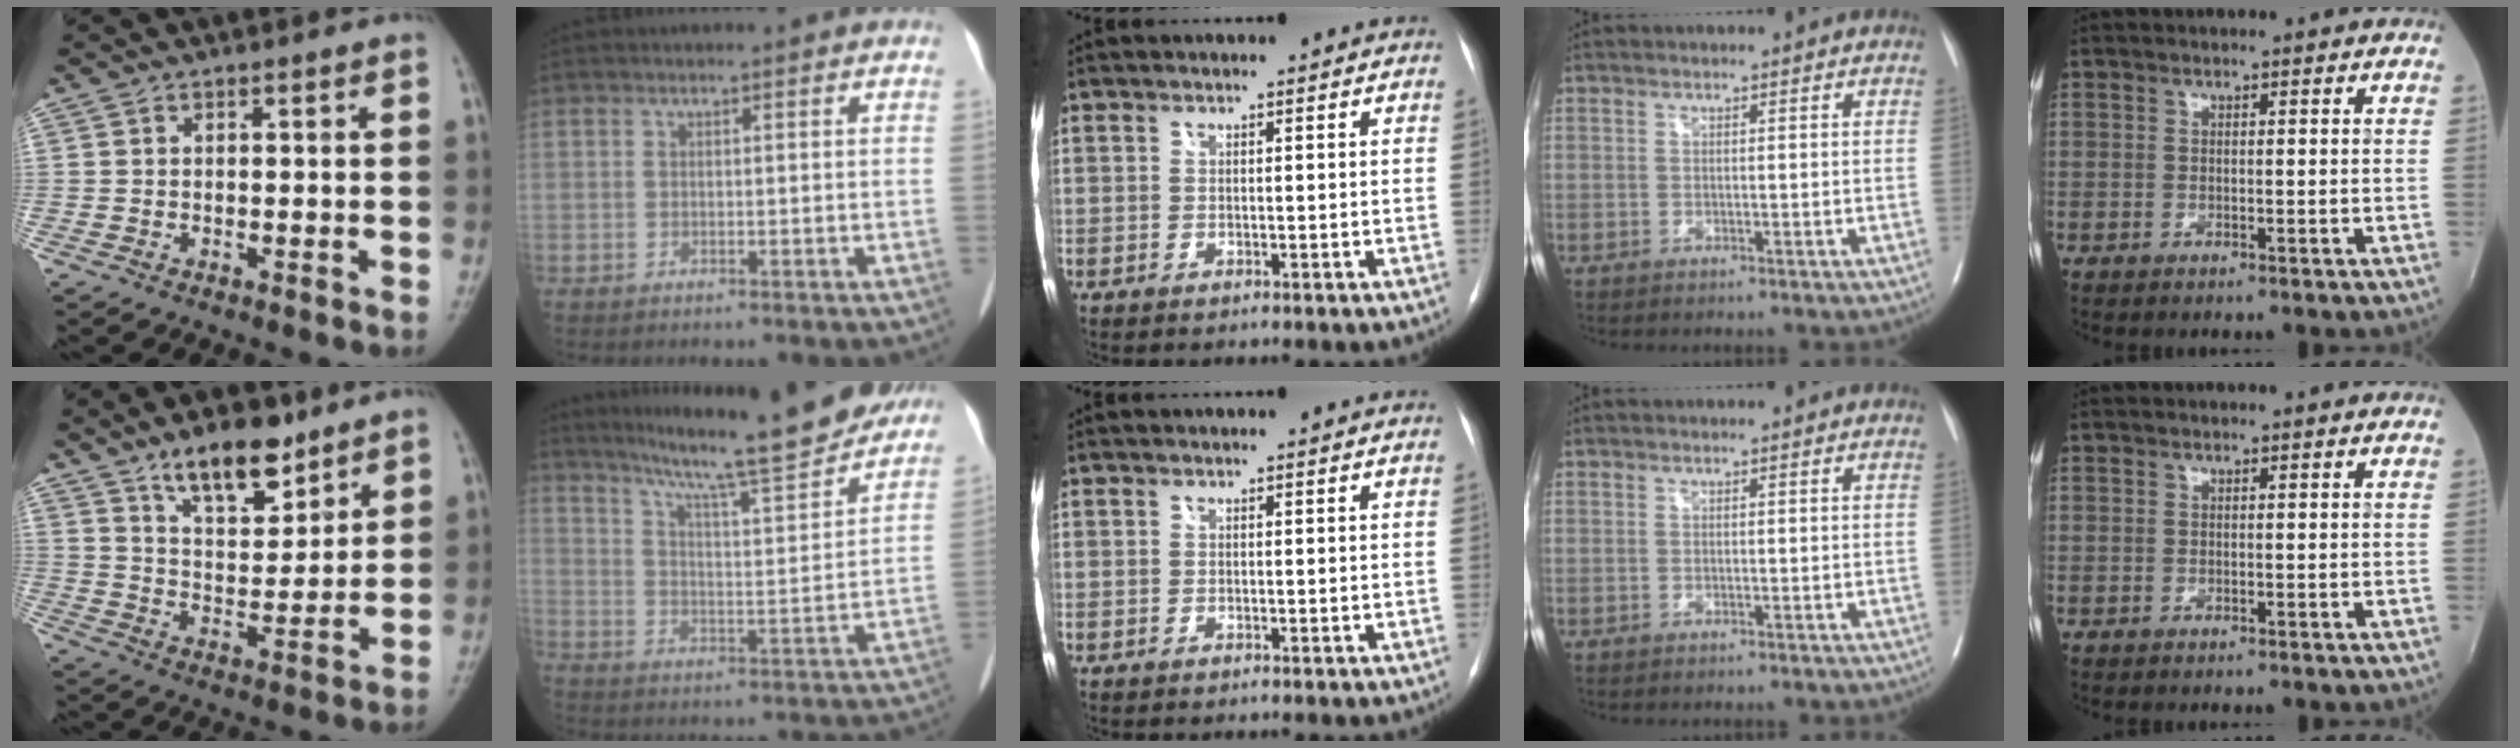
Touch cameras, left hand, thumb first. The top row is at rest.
{"thumb": {"total": 11.8, "force": [8.2, 5.1, 6.9], "torque": [-0.082, -0.055, 0.142]}, "index": {"total": 16.4, "force": [14.3, 1.0, 7.9], "torque": [-0.127, -0.001, 0.210]}}